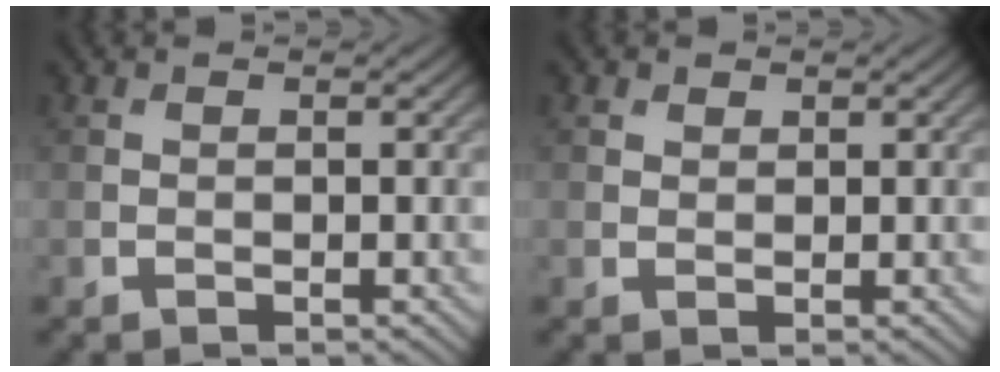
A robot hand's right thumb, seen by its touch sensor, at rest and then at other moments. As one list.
[{"total": 1.1, "force": [0.7, 0.7, 0.2], "torque": [-0.002, 0.001, 0.013]}]